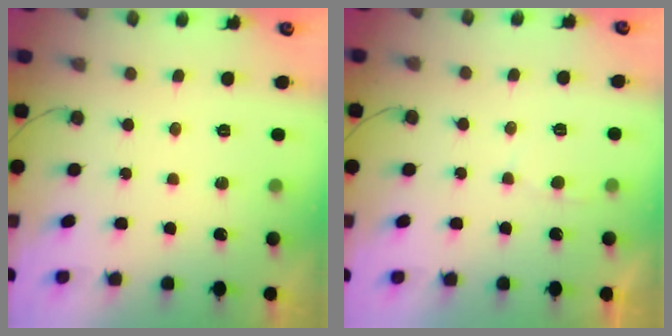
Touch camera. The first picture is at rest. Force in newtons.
{"total": 2.5, "press": 2.5, "slide": 0.2}